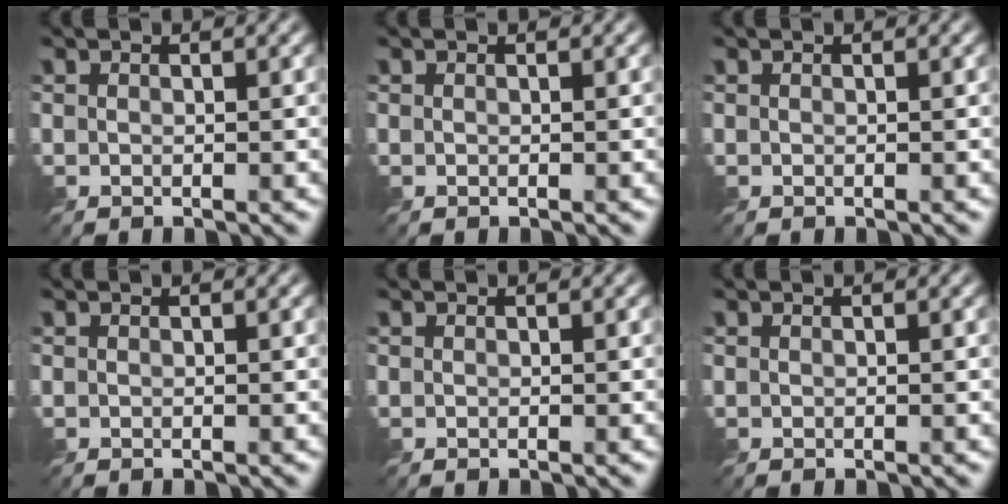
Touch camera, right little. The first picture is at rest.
{"total": 0.0}
{"total": 0.0}
{"total": 0.0}
{"total": 0.0}
{"total": 0.0}